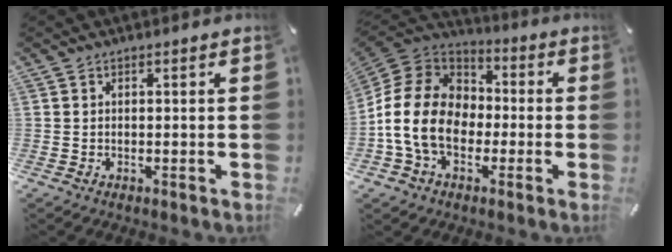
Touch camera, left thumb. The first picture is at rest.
{"total": 16.6, "force": [-4.0, 13.0, 9.6], "torque": [-0.220, 0.037, -0.075]}